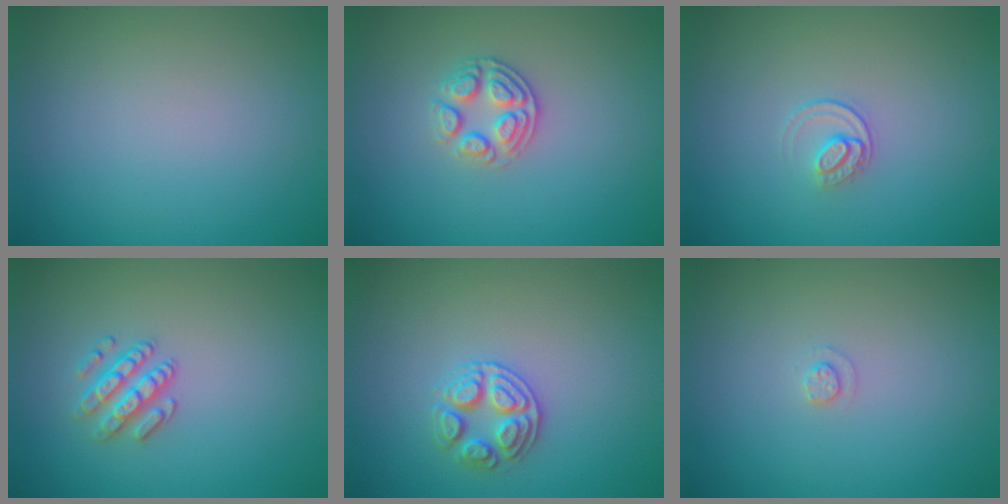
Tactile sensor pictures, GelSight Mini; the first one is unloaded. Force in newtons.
{"total": 2.6, "press": 2.5, "slide": 0.9}
{"total": 1.4, "press": 0.9, "slide": 1.0}
{"total": 2.5, "press": 2.4, "slide": 0.6}
{"total": 2.6, "press": 2.6, "slide": 0.5}
{"total": 0.9, "press": 0.9, "slide": 0.2}